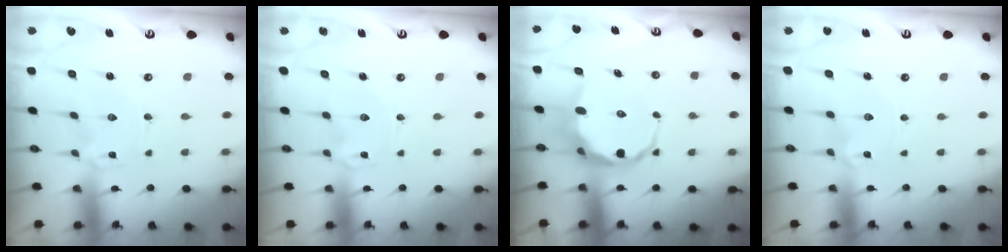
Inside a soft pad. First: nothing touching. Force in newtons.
{"total": 0.0}
{"total": 9.1, "press": 8.9, "slide": 2.0}
{"total": 0.7, "press": 0.7, "slide": 0.0}